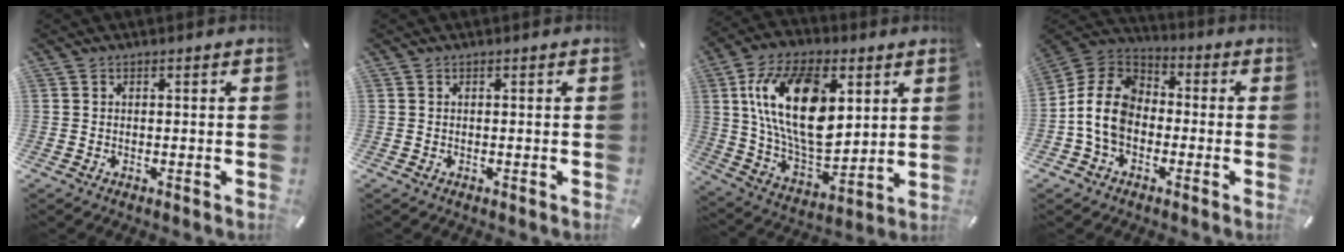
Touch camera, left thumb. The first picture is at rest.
{"total": 0.0}
{"total": 22.6, "force": [6.6, 13.2, 17.1], "torque": [-0.351, -0.017, 0.109]}
{"total": 11.1, "force": [-2.9, 8.7, 6.3], "torque": [-0.158, 0.019, -0.058]}